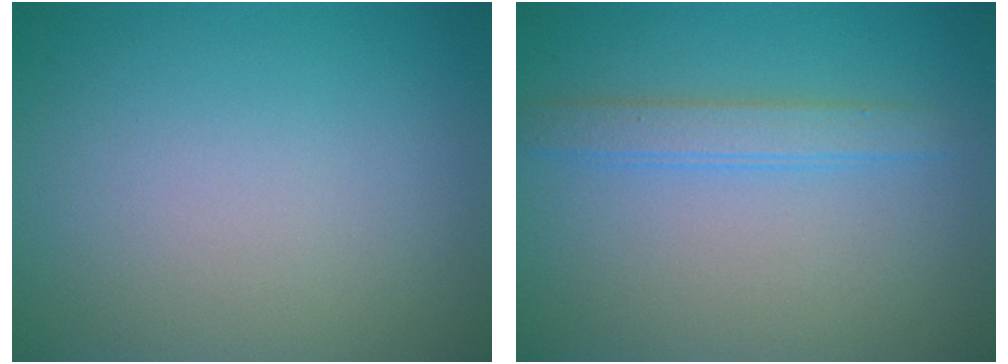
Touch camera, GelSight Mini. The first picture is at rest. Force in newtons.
{"total": 2.2, "press": 2.2, "slide": 0.1}